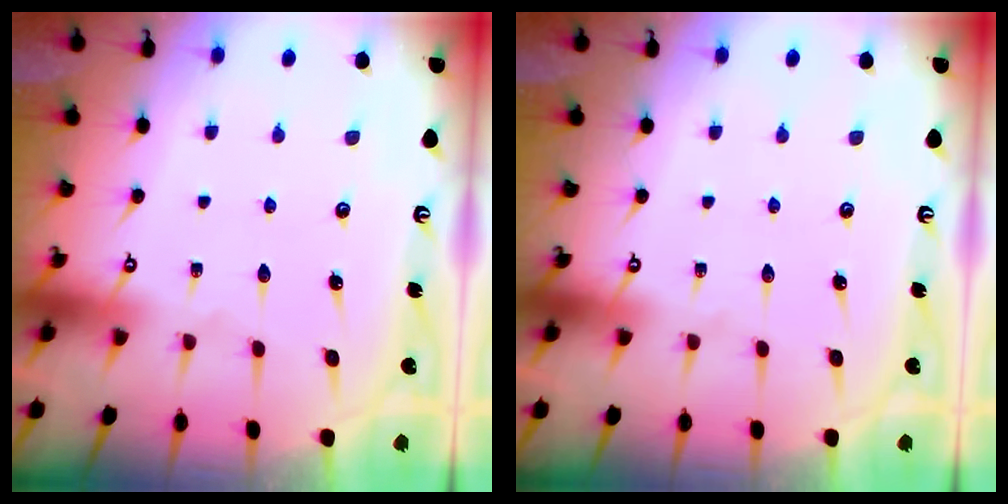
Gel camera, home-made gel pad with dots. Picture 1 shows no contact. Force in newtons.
{"total": 0.0}